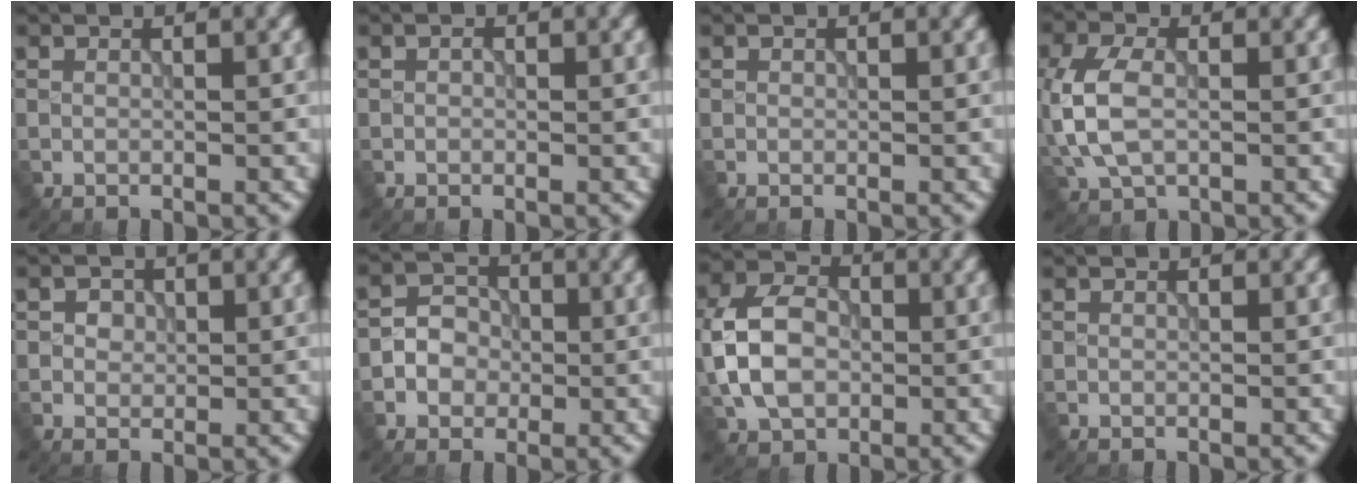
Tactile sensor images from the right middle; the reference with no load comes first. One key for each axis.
{"total": 0.5, "fx": 0.1, "fy": 0.4, "fz": 0.3, "tx": -0.002, "ty": -0.002, "tz": -0.001}
{"total": 0.0}
{"total": 5.5, "fx": -0.4, "fy": 3.6, "fz": 4.2, "tx": -0.115, "ty": 0.000, "tz": -0.012}
{"total": 1.5, "fx": 0.5, "fy": 1.3, "fz": 0.7, "tx": -0.010, "ty": 0.003, "tz": 0.003}
{"total": 2.8, "fx": -0.7, "fy": 2.5, "fz": 1.0, "tx": -0.001, "ty": 0.003, "tz": -0.020}
{"total": 6.9, "fx": -0.6, "fy": 5.1, "fz": 4.7, "tx": -0.104, "ty": 0.008, "tz": -0.022}
{"total": 0.0}